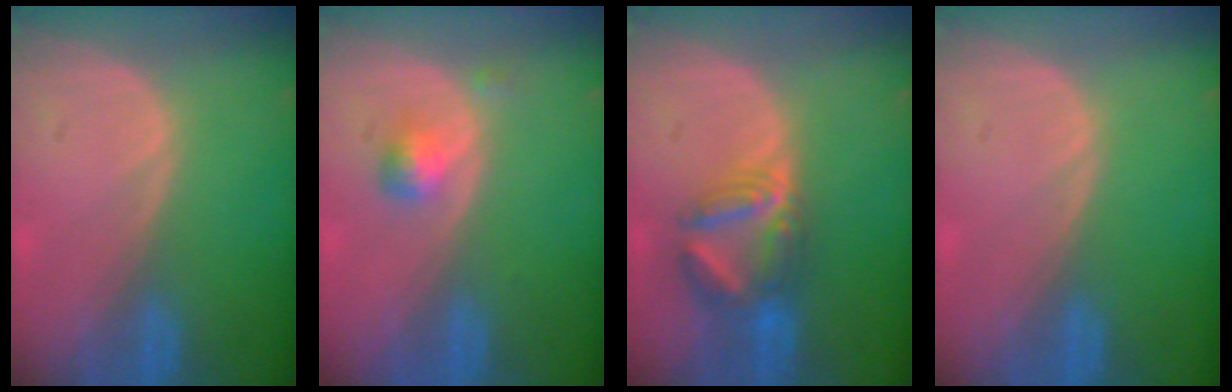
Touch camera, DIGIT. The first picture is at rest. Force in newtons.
{"total": 2.4, "press": 2.4, "slide": 0.2}
{"total": 6.5, "press": 6.4, "slide": 1.2}
{"total": 0.0}